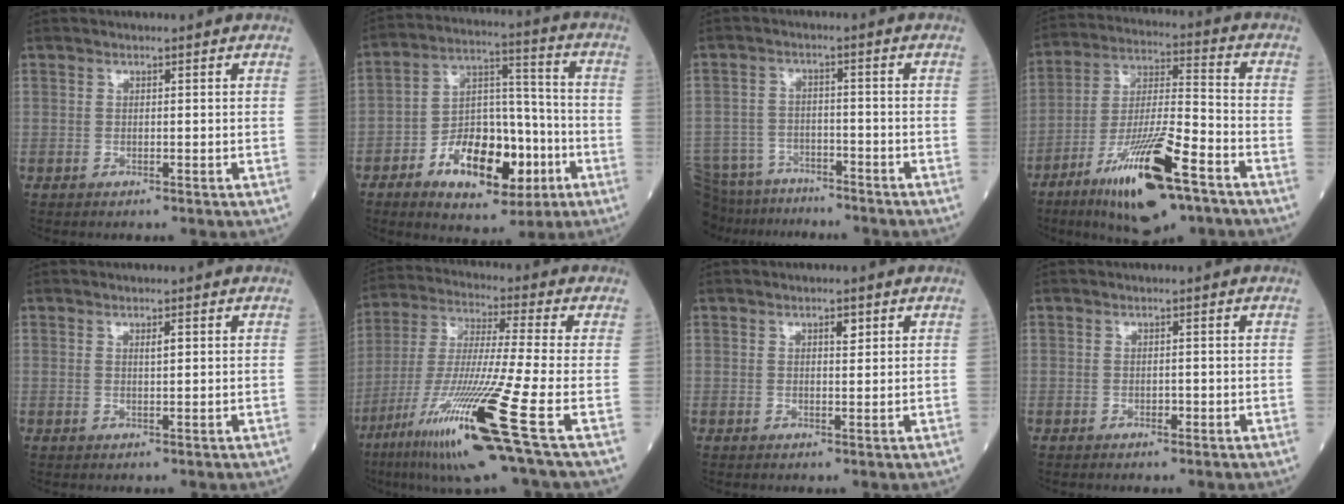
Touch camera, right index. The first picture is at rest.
{"total": 15.5, "force": [-6.4, 7.4, 12.0], "torque": [-0.201, 0.021, -0.099]}
{"total": 14.4, "force": [-12.6, 5.2, 4.4], "torque": [-0.107, -0.008, -0.189]}
{"total": 16.9, "force": [-9.4, 3.0, 13.7], "torque": [-0.259, -0.024, -0.161]}
{"total": 1.3, "force": [0.5, 0.2, 1.2], "torque": [-0.021, -0.002, 0.008]}
{"total": 18.6, "force": [-8.5, -1.3, 16.4], "torque": [-0.330, -0.048, -0.163]}
{"total": 1.5, "force": [0.8, 0.5, 1.2], "torque": [-0.017, -0.001, 0.010]}
{"total": 0.6, "force": [-0.2, 0.4, 0.3], "torque": [-0.002, 0.002, -0.003]}